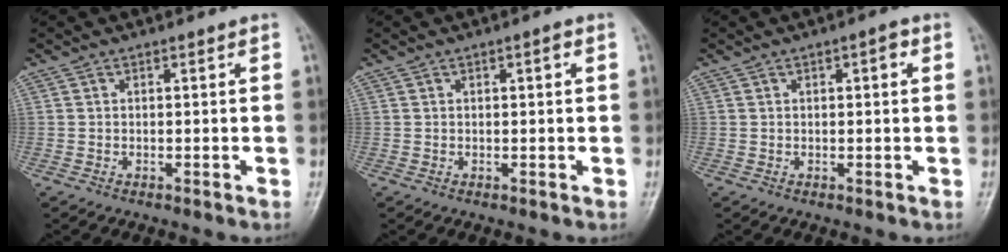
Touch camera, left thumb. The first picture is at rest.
{"total": 1.3, "force": [0.4, 0.3, 1.2], "torque": [-0.017, 0.002, 0.005]}
{"total": 2.1, "force": [0.7, 0.8, 1.9], "torque": [-0.024, 0.003, 0.007]}